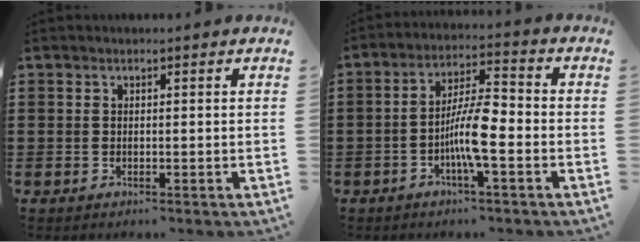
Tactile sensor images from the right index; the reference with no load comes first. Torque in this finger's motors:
{"motor_torque": [2.14, 0.00, 0.47, 0.19]}